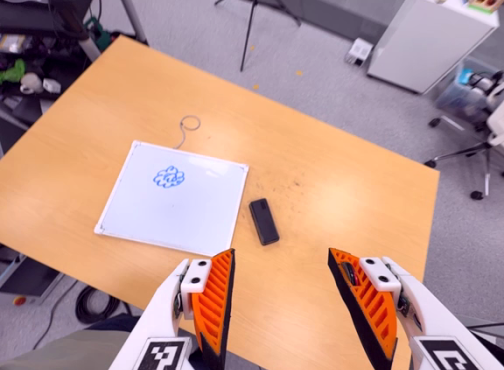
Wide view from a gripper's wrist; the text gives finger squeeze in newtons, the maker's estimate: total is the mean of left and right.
{"total": 0.0}